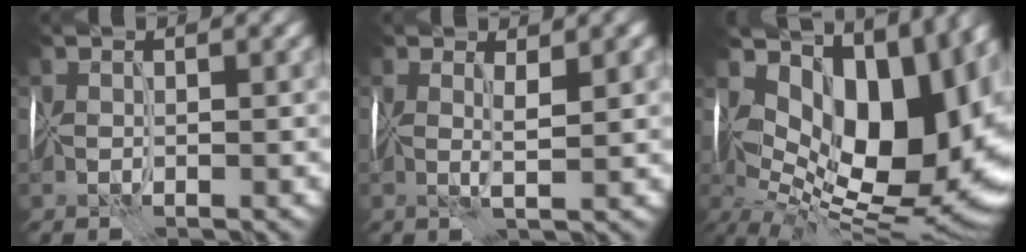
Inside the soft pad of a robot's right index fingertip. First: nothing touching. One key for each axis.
{"total": 1.9, "fx": 0.9, "fy": 0.2, "fz": 1.7, "tx": -0.033, "ty": -0.002, "tz": 0.017}
{"total": 15.7, "fx": 3.1, "fy": 9.3, "fz": 12.3, "tx": -0.182, "ty": 0.010, "tz": 0.063}